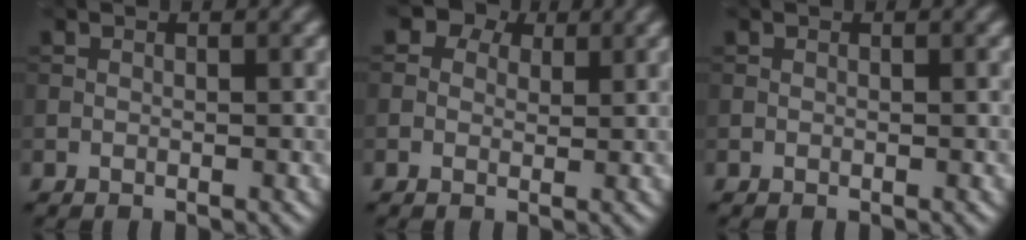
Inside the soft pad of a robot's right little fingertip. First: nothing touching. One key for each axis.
{"total": 3.8, "fx": 2.1, "fy": 2.7, "fz": 1.6, "tx": -0.025, "ty": -0.001, "tz": 0.012}
{"total": 0.0}